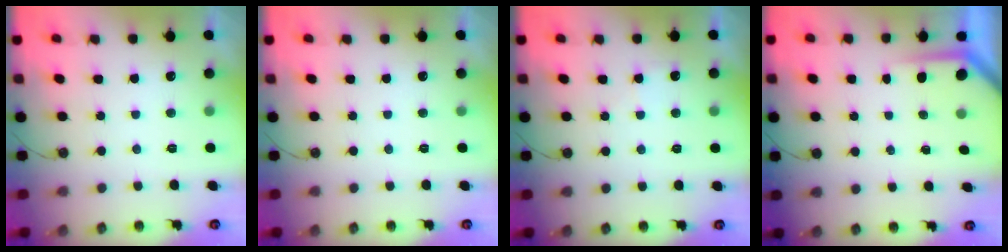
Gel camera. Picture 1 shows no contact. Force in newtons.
{"total": 0.0}
{"total": 3.3, "press": 3.2, "slide": 0.4}
{"total": 2.7, "press": 2.7, "slide": 0.4}